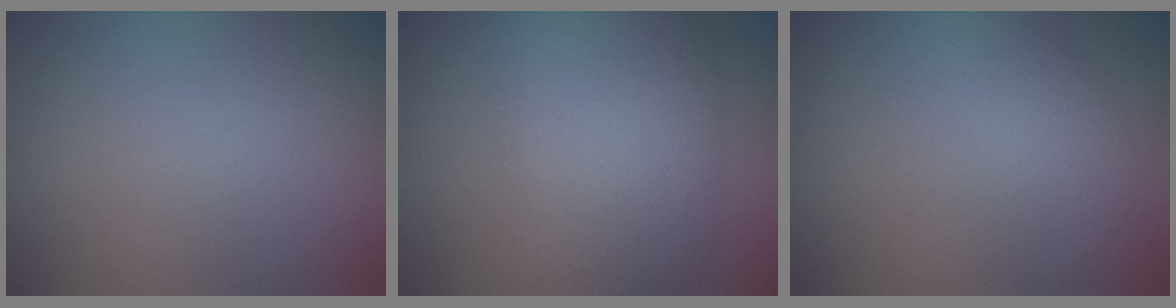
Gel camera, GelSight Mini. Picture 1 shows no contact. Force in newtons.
{"total": 8.1, "press": 8.1, "slide": 0.3}
{"total": 1.9, "press": 1.9, "slide": 0.1}